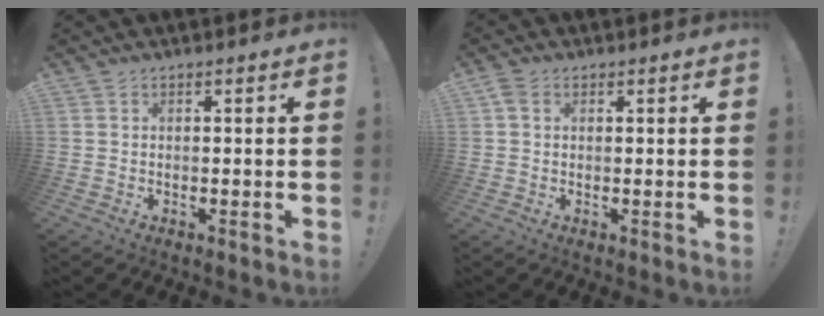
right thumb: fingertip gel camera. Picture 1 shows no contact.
{"total": 2.7, "force": [1.1, 1.9, 1.7], "torque": [-0.029, 0.003, 0.021]}